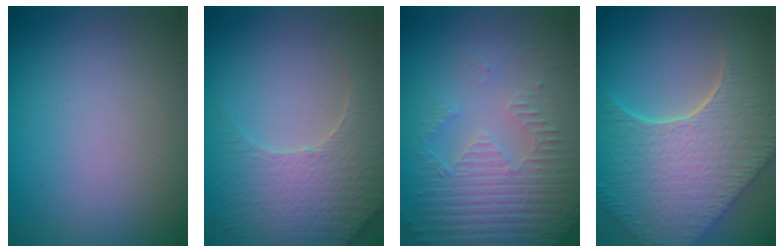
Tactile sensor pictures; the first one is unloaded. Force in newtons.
{"total": 3.7, "press": 3.6, "slide": 1.0}
{"total": 5.1, "press": 3.5, "slide": 3.8}
{"total": 9.8, "press": 7.1, "slide": 6.7}